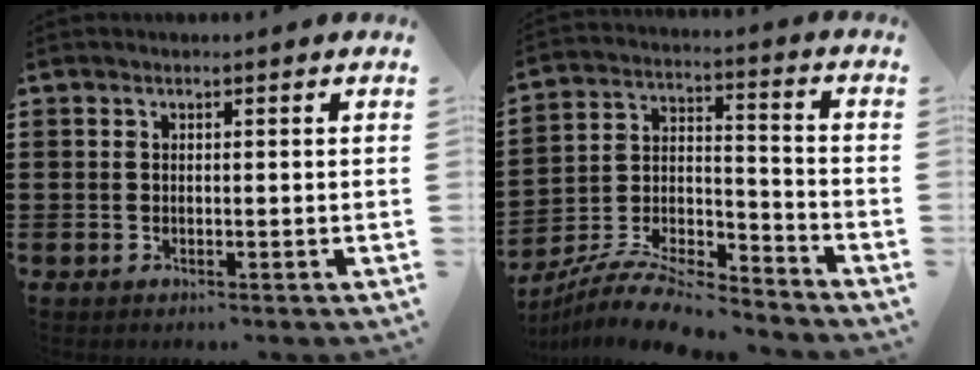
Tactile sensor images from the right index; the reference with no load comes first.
{"total": 9.8, "force": [-8.9, 1.7, 3.7], "torque": [-0.064, 0.020, -0.174]}